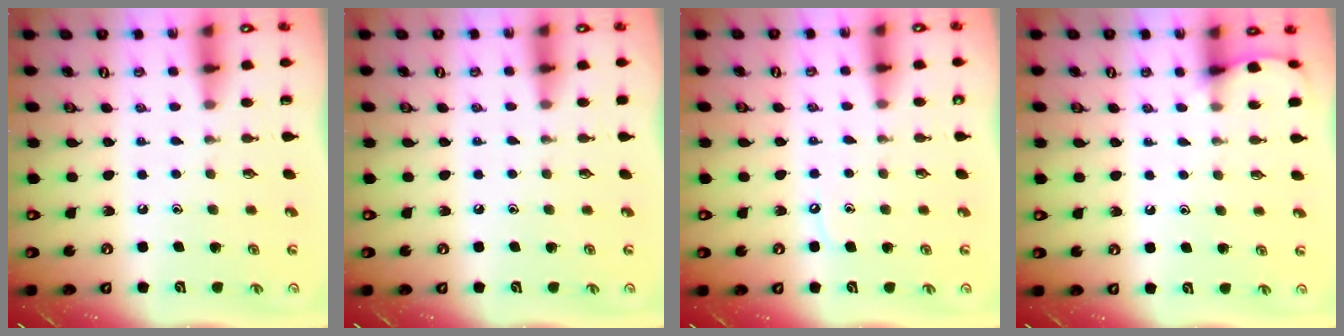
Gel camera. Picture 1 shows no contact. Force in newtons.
{"total": 3.6, "press": 3.5, "slide": 0.6}
{"total": 3.6, "press": 3.6, "slide": 0.4}
{"total": 3.6, "press": 3.6, "slide": 0.4}